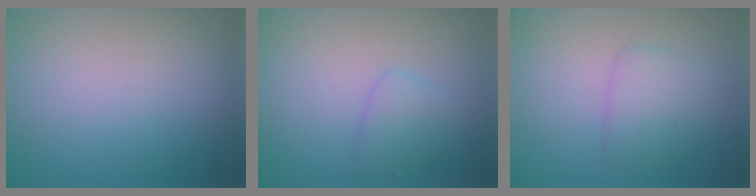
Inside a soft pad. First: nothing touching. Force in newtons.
{"total": 1.7, "press": 1.7, "slide": 0.2}
{"total": 2.3, "press": 2.3, "slide": 0.1}